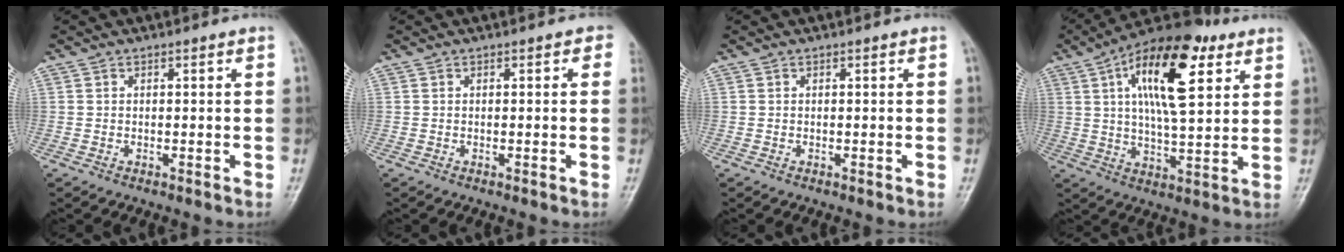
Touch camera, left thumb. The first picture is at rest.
{"total": 1.0, "force": [0.2, 0.7, 0.7], "torque": [0.010, 0.005, -0.006]}
{"total": 0.0}
{"total": 19.3, "force": [7.6, 7.5, 16.1], "torque": [-0.243, -0.010, 0.117]}